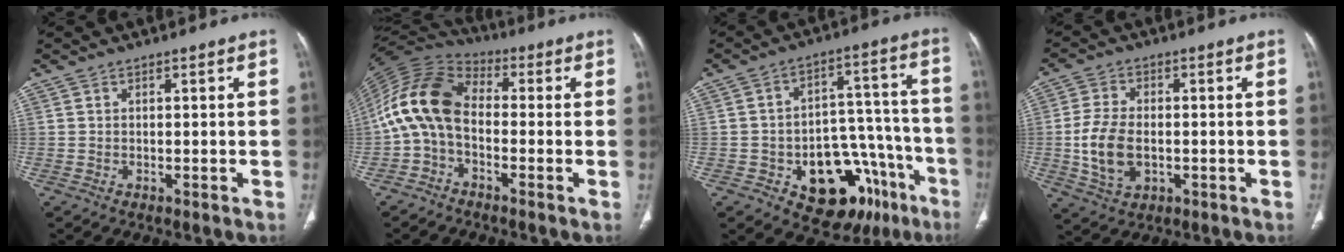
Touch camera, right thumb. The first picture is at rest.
{"total": 13.4, "force": [-1.4, 8.6, 10.3], "torque": [-0.202, 0.047, -0.043]}
{"total": 19.7, "force": [-9.9, 11.7, 12.4], "torque": [-0.109, 0.088, -0.127]}
{"total": 9.5, "force": [-1.3, 6.0, 7.2], "torque": [-0.143, 0.003, -0.020]}